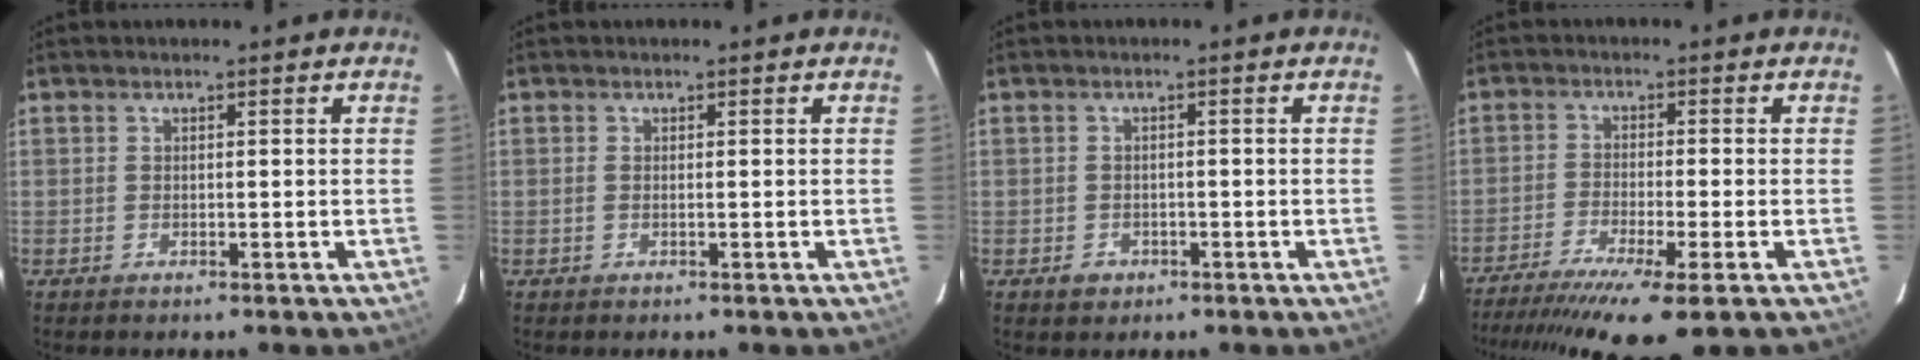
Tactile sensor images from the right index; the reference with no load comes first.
{"total": 0.6, "force": [0.0, 0.0, 0.6], "torque": [-0.015, 0.001, -0.003]}
{"total": 2.4, "force": [-1.1, 2.1, 0.6], "torque": [-0.013, 0.002, -0.013]}
{"total": 14.1, "force": [-10.2, 1.0, 9.6], "torque": [-0.195, -0.045, -0.167]}